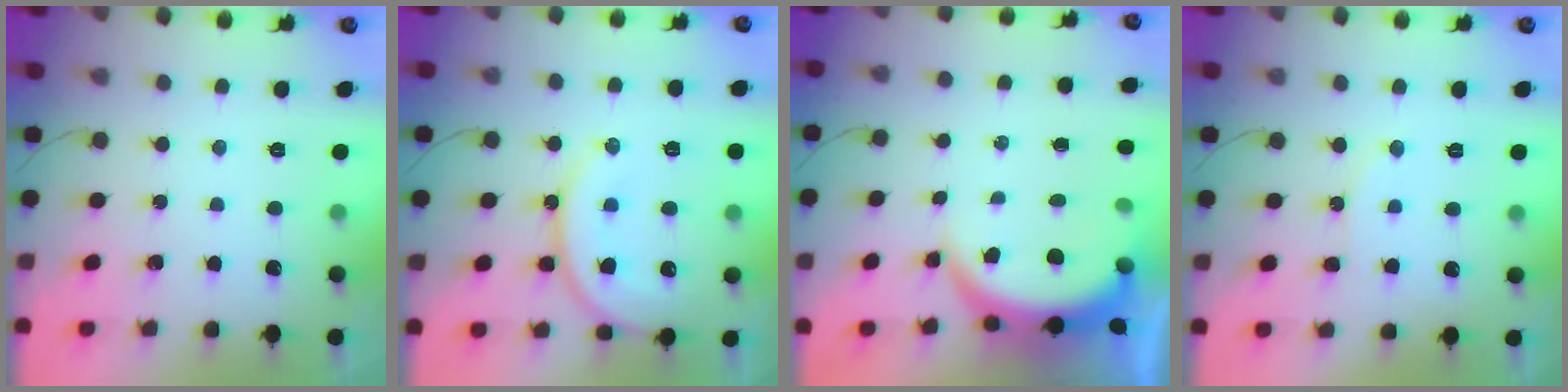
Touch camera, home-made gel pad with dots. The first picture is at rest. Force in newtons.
{"total": 14.7, "press": 14.6, "slide": 1.9}
{"total": 6.6, "press": 6.6, "slide": 0.9}
{"total": 6.5, "press": 6.2, "slide": 1.9}